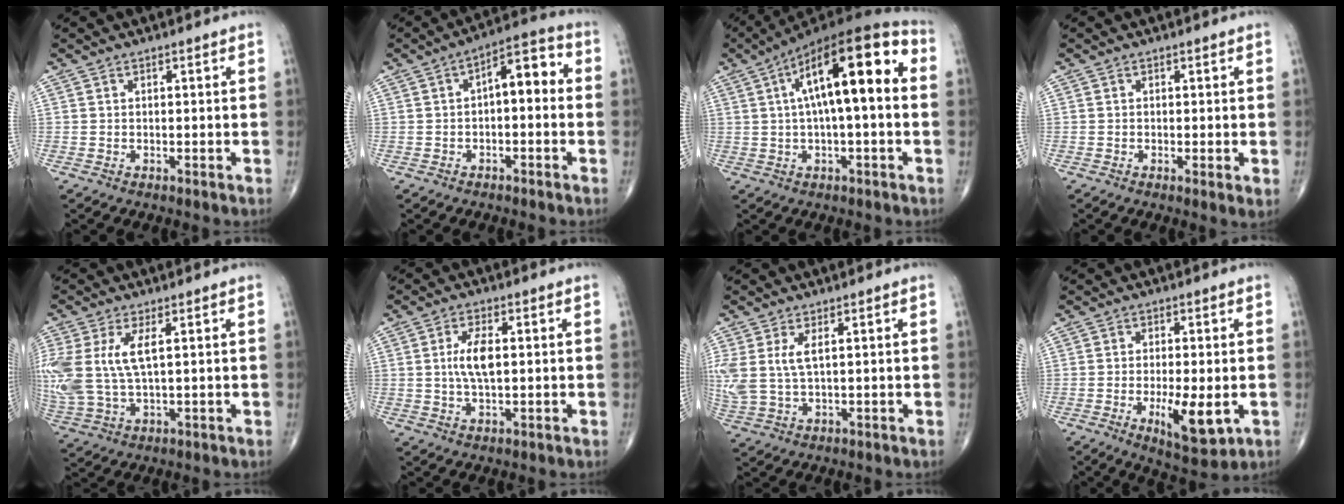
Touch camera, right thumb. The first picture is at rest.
{"total": 8.0, "force": [0.2, 3.9, 7.0], "torque": [-0.077, 0.035, -0.007]}
{"total": 19.0, "force": [2.9, 6.0, 17.8], "torque": [-0.276, 0.049, 0.037]}
{"total": 1.8, "force": [-0.2, 0.3, 1.8], "torque": [-0.034, -0.008, -0.006]}
{"total": 12.7, "force": [2.5, 5.7, 11.0], "torque": [-0.281, 0.002, 0.061]}
{"total": 5.8, "force": [0.6, 2.3, 5.2], "torque": [-0.106, -0.001, 0.008]}
{"total": 7.0, "force": [1.8, 3.2, 6.0], "torque": [-0.155, 0.002, 0.046]}
{"total": 9.1, "force": [-2.4, 3.1, 8.2], "torque": [-0.124, -0.019, -0.031]}